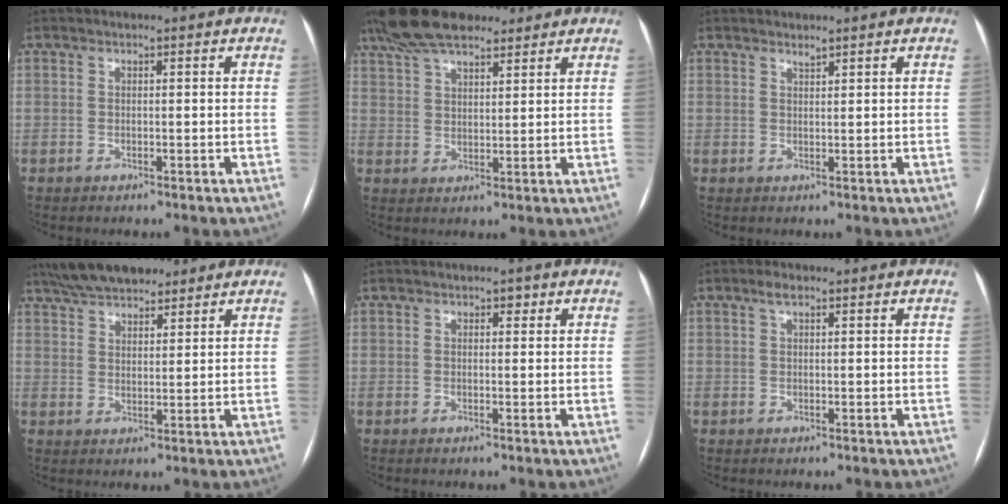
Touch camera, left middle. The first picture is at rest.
{"total": 12.5, "force": [9.8, 4.2, 6.6], "torque": [-0.129, 0.044, 0.174]}
{"total": 0.9, "force": [0.8, 0.0, 0.3], "torque": [-0.008, -0.001, 0.017]}
{"total": 10.5, "force": [8.6, 3.3, 5.0], "torque": [-0.086, 0.031, 0.147]}
{"total": 1.1, "force": [0.7, 0.6, 0.6], "torque": [-0.006, 0.005, 0.007]}
{"total": 1.4, "force": [0.9, 0.4, 1.0], "torque": [-0.020, 0.009, 0.016]}